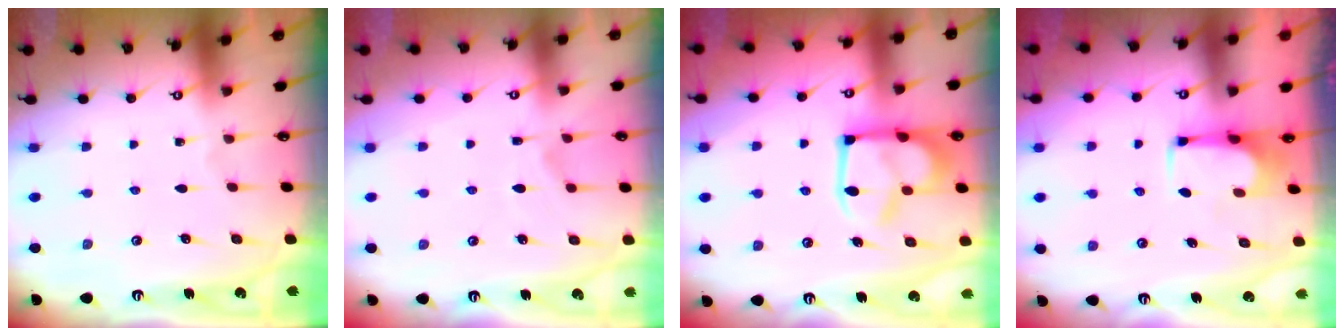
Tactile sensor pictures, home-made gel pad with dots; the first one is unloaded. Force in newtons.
{"total": 4.8, "press": 4.6, "slide": 1.2}
{"total": 6.9, "press": 6.8, "slide": 1.0}
{"total": 3.7, "press": 3.6, "slide": 0.7}